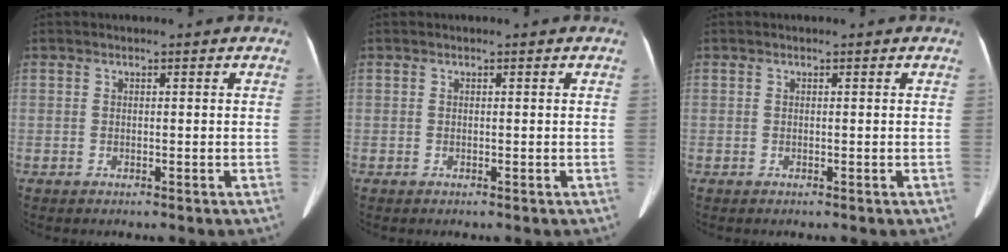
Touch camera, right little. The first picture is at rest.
{"total": 0.0}
{"total": 0.0}